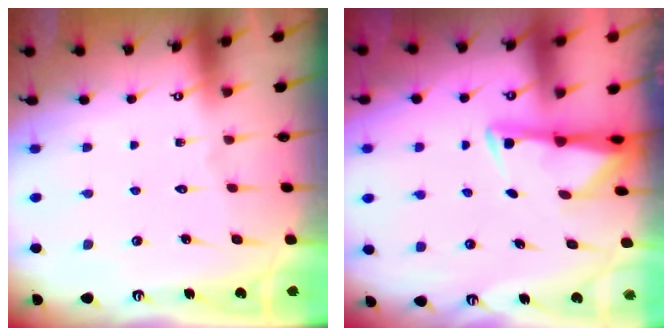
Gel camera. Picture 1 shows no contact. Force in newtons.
{"total": 3.1, "press": 3.1, "slide": 0.5}